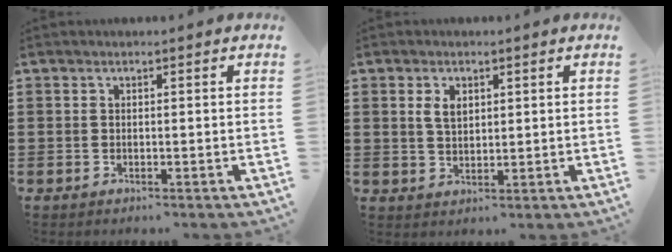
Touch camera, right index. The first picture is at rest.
{"total": 2.7, "force": [0.9, 1.7, 1.9], "torque": [-0.043, 0.009, 0.016]}